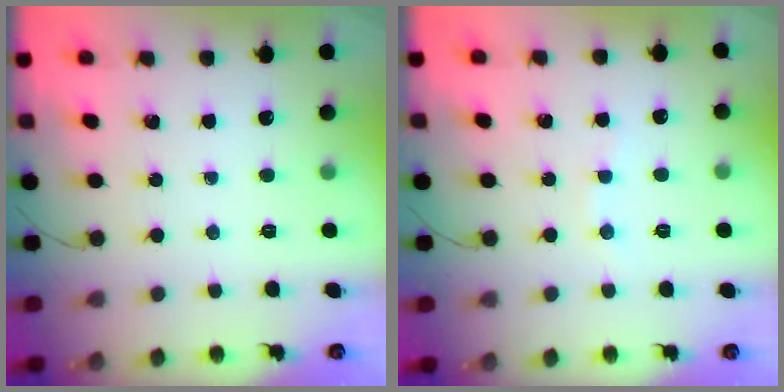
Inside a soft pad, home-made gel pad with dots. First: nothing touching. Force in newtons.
{"total": 2.7, "press": 2.6, "slide": 0.8}